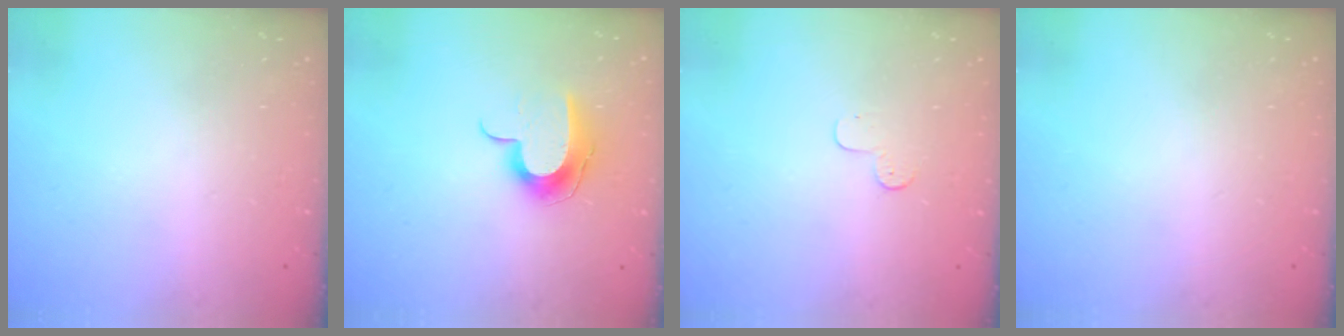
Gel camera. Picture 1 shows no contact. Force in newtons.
{"total": 9.9, "press": 9.8, "slide": 0.5}
{"total": 3.7, "press": 3.7, "slide": 0.4}
{"total": 0.0}